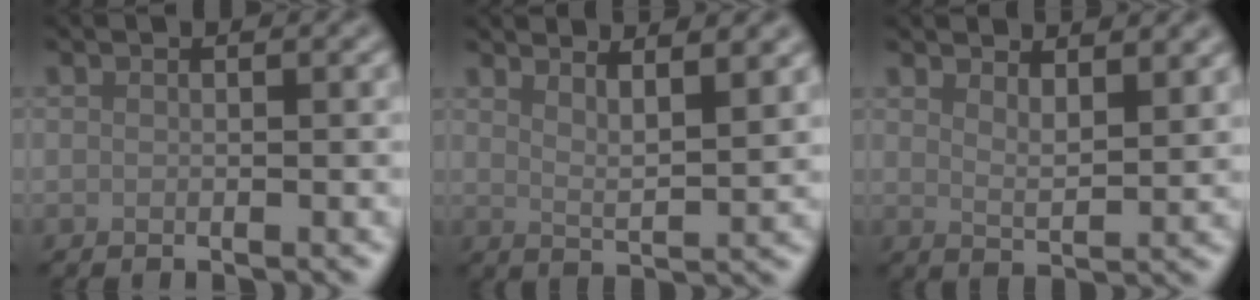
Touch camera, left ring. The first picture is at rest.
{"total": 4.5, "force": [3.4, 1.1, 2.8], "torque": [-0.034, 0.005, 0.047]}
{"total": 3.5, "force": [2.7, 1.0, 1.9], "torque": [-0.028, -0.002, 0.049]}